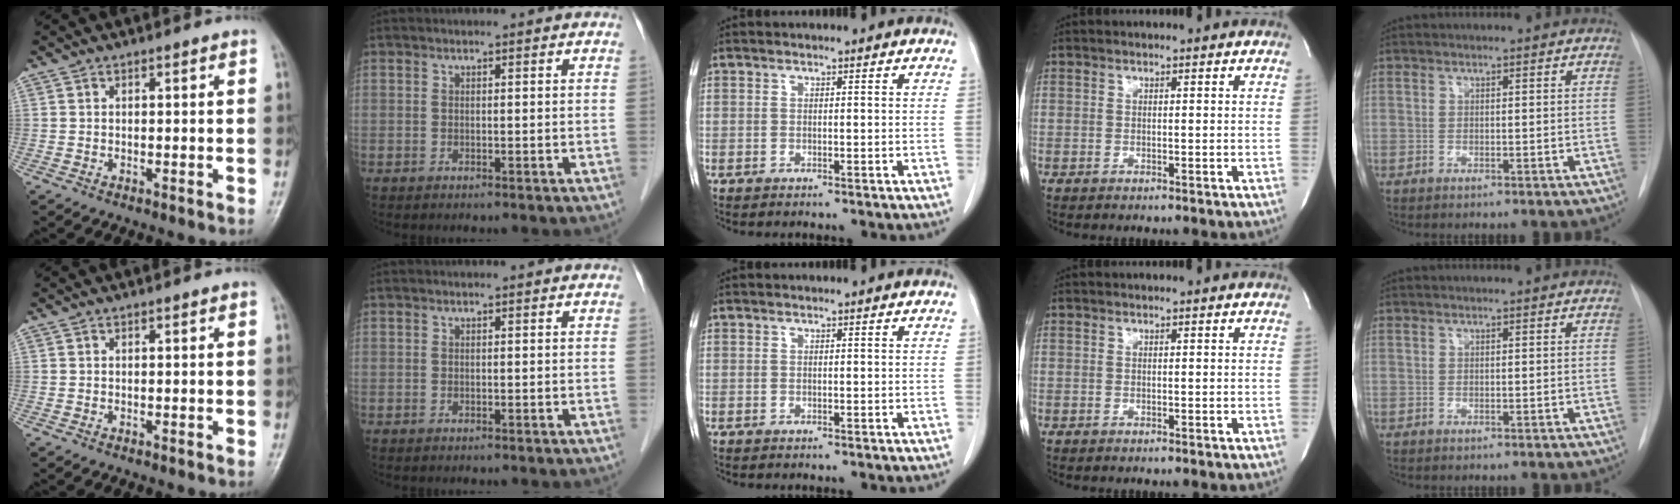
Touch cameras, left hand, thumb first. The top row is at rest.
{}